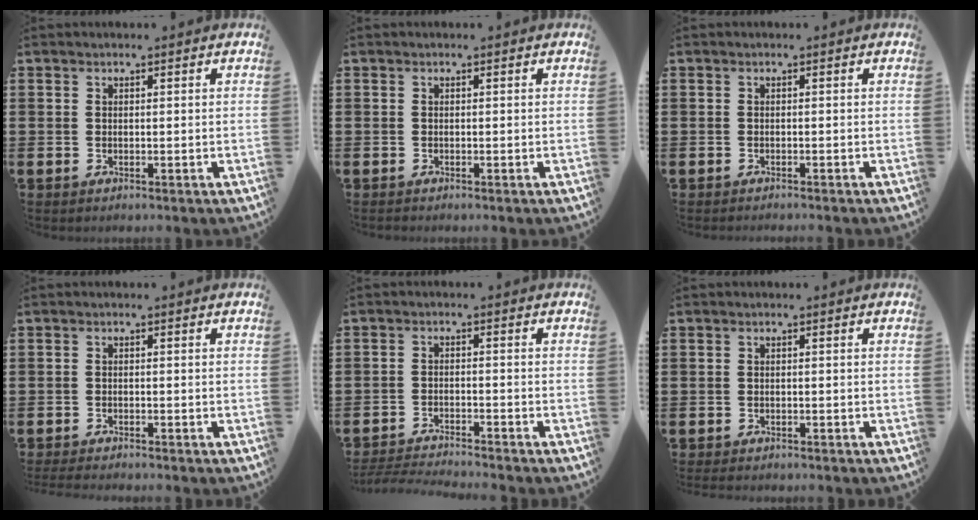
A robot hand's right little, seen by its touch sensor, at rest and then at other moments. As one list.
[{"total": 0.0}, {"total": 0.0}, {"total": 1.1, "force": [-1.1, 0.0, 0.2], "torque": [-0.005, 0.002, -0.021]}, {"total": 2.6, "force": [-2.6, -0.2, 0.1], "torque": [-0.004, 0.002, -0.055]}, {"total": 0.7, "force": [-0.7, 0.1, 0.1], "torque": [-0.004, 0.000, -0.014]}]